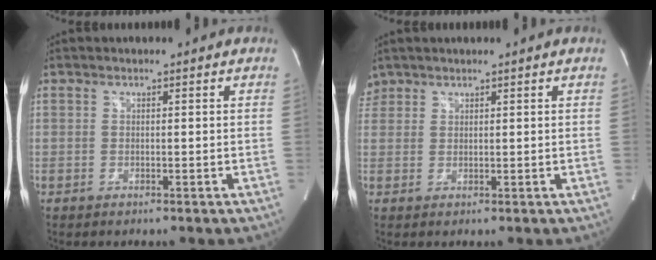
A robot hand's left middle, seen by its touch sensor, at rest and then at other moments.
{"total": 2.3, "force": [1.8, 1.4, -0.1], "torque": [0.001, 0.013, 0.037]}